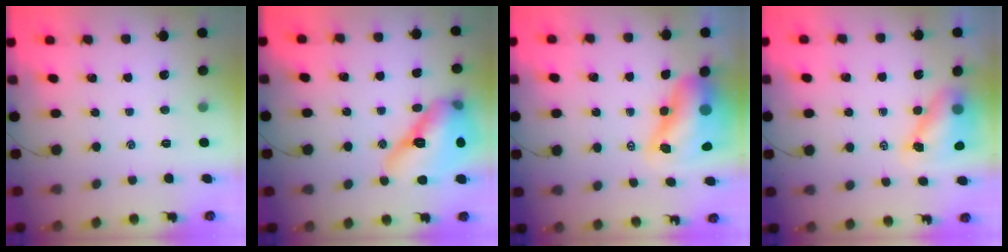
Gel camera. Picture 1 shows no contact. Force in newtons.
{"total": 17.3, "press": 16.6, "slide": 5.0}
{"total": 12.0, "press": 11.5, "slide": 3.6}
{"total": 7.3, "press": 7.2, "slide": 1.2}